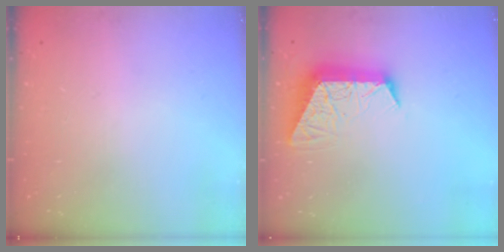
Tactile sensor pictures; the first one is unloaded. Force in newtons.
{"total": 11.7, "press": 11.7, "slide": 1.0}